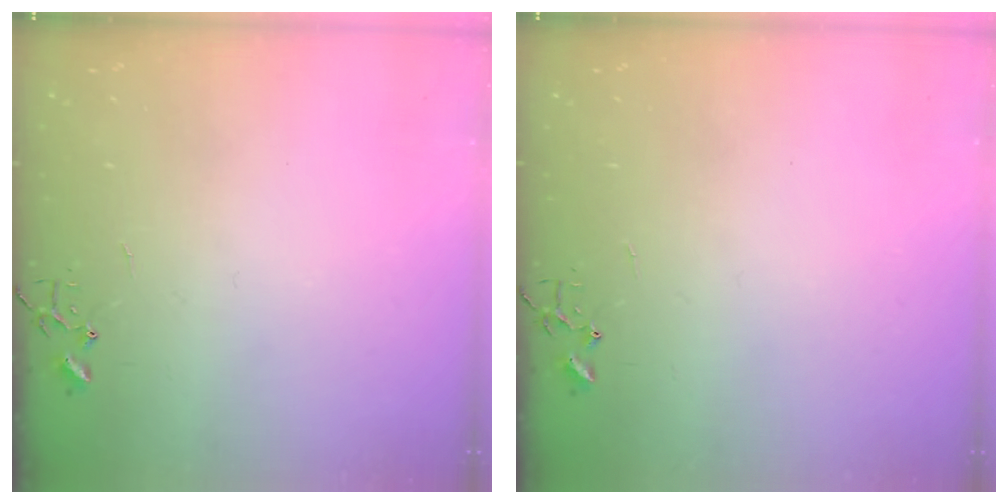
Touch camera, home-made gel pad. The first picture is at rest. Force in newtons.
{"total": 0.0}